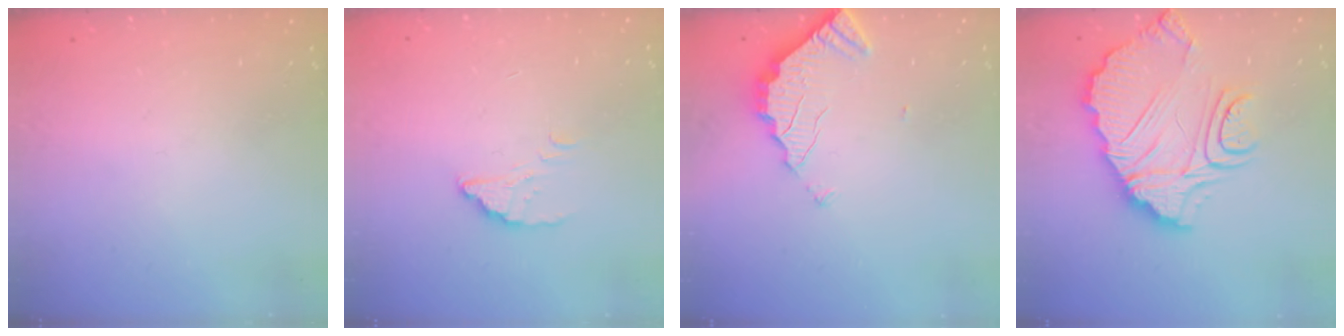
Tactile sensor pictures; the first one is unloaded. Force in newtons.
{"total": 2.2, "press": 2.2, "slide": 0.2}
{"total": 3.3, "press": 3.3, "slide": 0.2}
{"total": 15.4, "press": 15.3, "slide": 1.6}